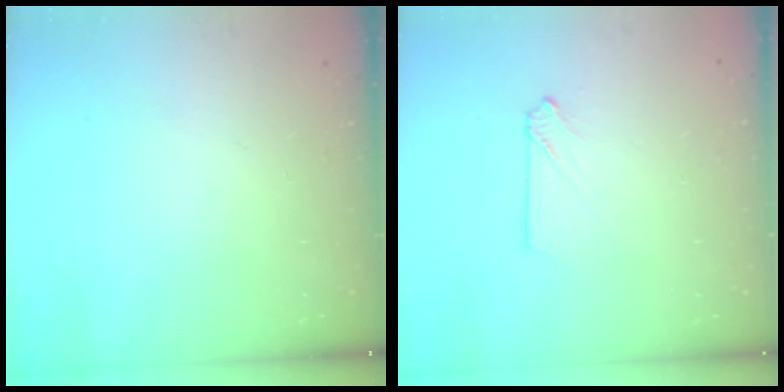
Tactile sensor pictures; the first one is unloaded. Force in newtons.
{"total": 2.4, "press": 2.4, "slide": 0.3}